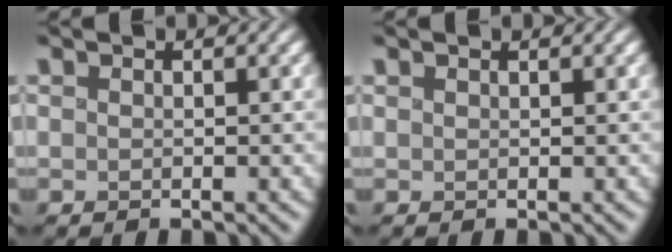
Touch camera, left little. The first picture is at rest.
{"total": 0.0}